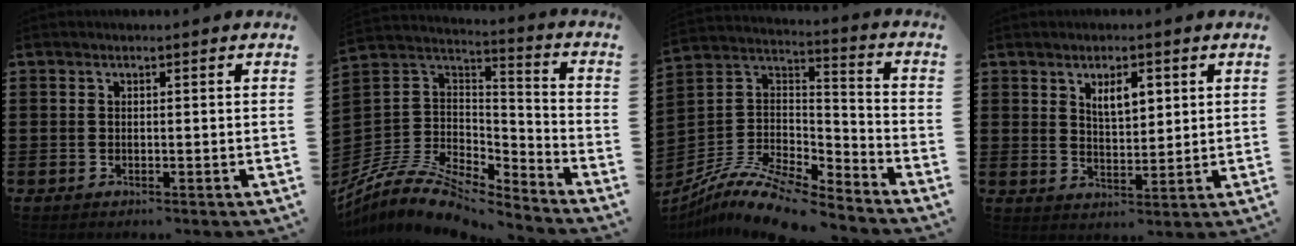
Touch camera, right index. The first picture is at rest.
{"total": 8.7, "force": [-7.1, 3.4, 3.8], "torque": [-0.097, 0.005, -0.144]}
{"total": 10.1, "force": [-8.6, 2.4, 4.7], "torque": [-0.096, 0.018, -0.173]}
{"total": 4.3, "force": [2.0, 2.0, 3.2], "torque": [-0.053, 0.001, 0.030]}